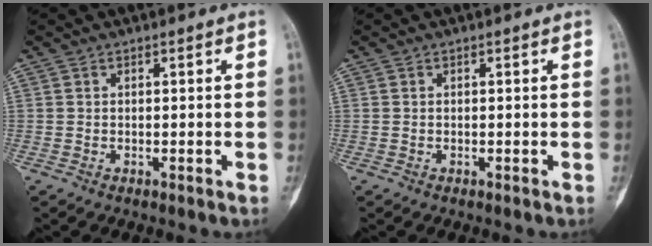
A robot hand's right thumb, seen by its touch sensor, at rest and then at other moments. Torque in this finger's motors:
{"motor_torque": [-0.39, 0.11, 0.02, 0.15, -0.02]}